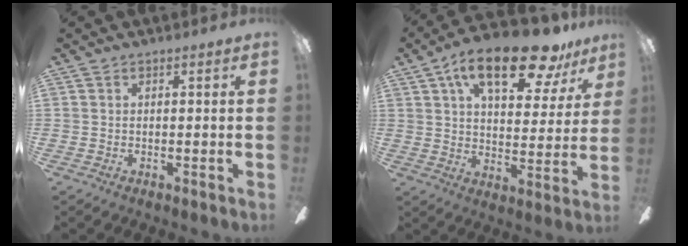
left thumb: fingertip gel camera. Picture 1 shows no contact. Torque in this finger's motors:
{"motor_torque": [0.37, 0.48, 1.63, -1.14, 0.38]}